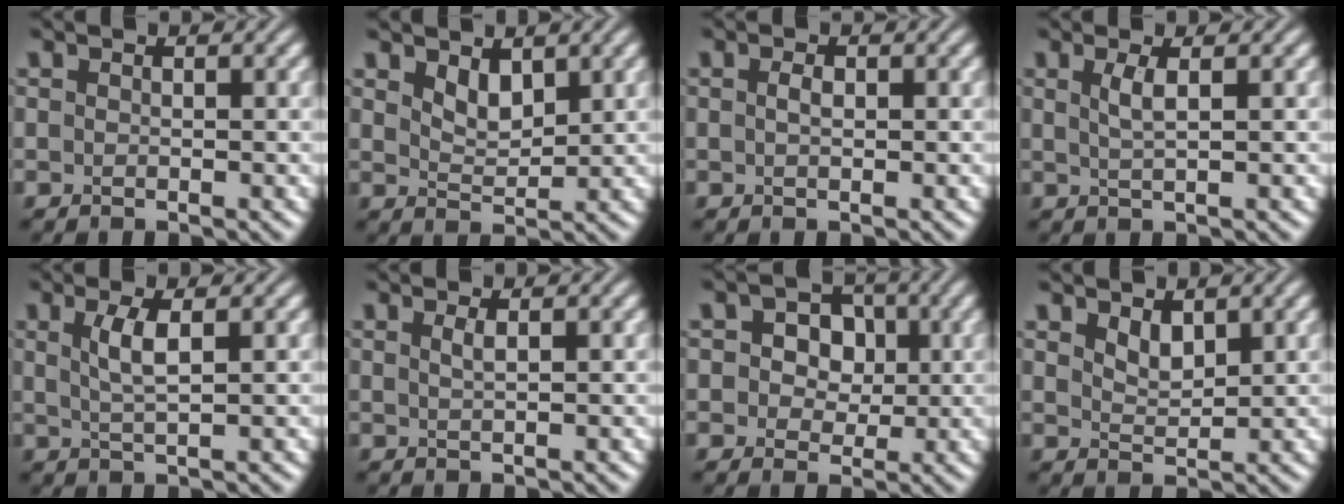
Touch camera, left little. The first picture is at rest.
{"total": 2.2, "force": [1.4, 1.1, 1.3], "torque": [-0.028, -0.007, 0.030]}
{"total": 0.9, "force": [0.1, 0.5, 0.8], "torque": [-0.018, 0.001, 0.001]}
{"total": 1.8, "force": [0.6, 0.5, 1.7], "torque": [-0.033, 0.000, 0.009]}
{"total": 2.6, "force": [0.8, 0.6, 2.4], "torque": [-0.049, -0.002, 0.017]}
{"total": 1.1, "force": [0.4, 0.3, 0.9], "torque": [-0.012, 0.002, 0.006]}
{"total": 4.9, "force": [1.1, 3.9, 2.7], "torque": [-0.030, 0.013, -0.004]}
{"total": 1.9, "force": [1.2, 0.9, 1.1], "torque": [-0.023, -0.005, 0.029]}